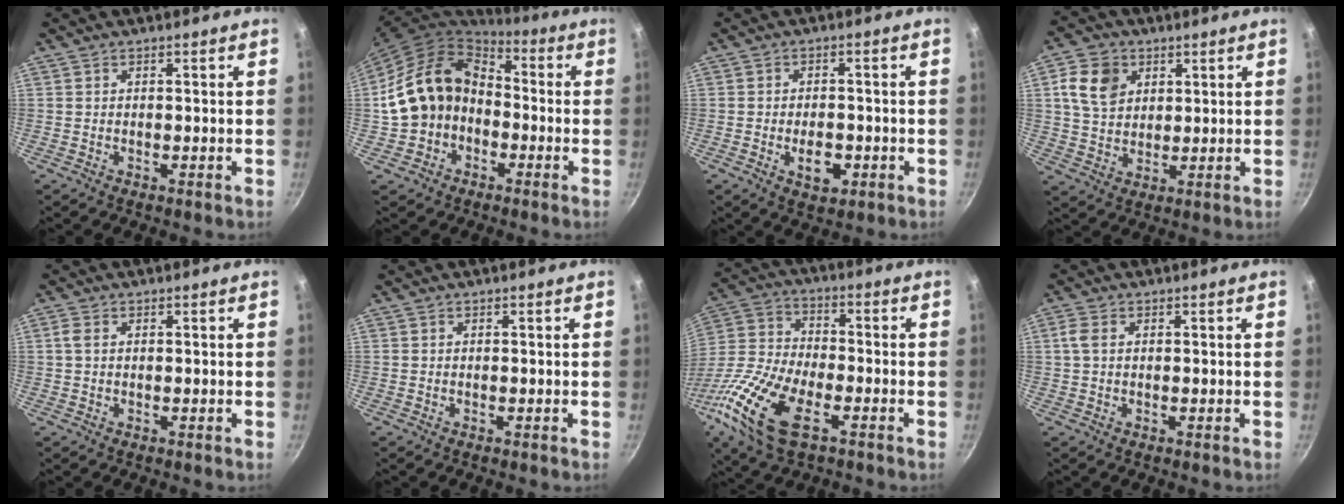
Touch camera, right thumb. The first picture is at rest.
{"total": 16.5, "force": [-2.2, 13.2, 9.7], "torque": [-0.156, 0.058, -0.046]}
{"total": 5.6, "force": [-1.7, 3.4, 4.2], "torque": [-0.049, 0.005, -0.023]}
{"total": 9.3, "force": [3.2, 7.2, 5.0], "torque": [-0.072, -0.003, 0.058]}
{"total": 1.7, "force": [0.4, 1.1, 1.3], "torque": [-0.030, 0.004, 0.008]}
{"total": 0.0}
{"total": 18.9, "force": [-8.7, 8.6, 14.5], "torque": [-0.297, 0.009, -0.184]}
{"total": 2.5, "force": [0.6, 1.6, 1.9], "torque": [-0.045, 0.006, 0.010]}